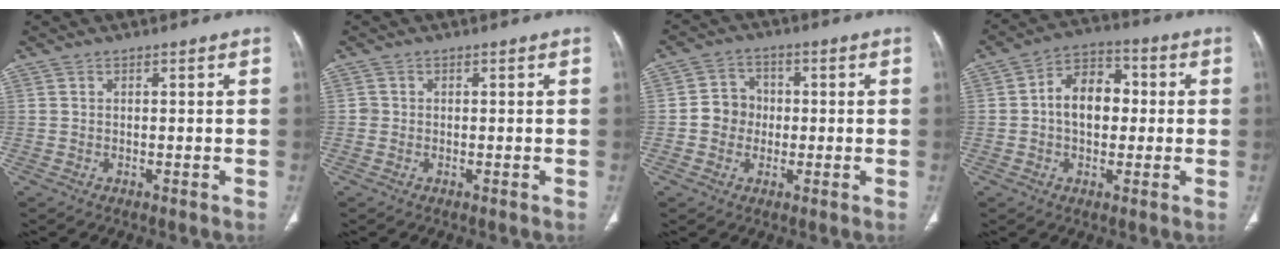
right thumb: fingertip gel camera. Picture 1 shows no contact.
{"total": 0.7, "force": [-0.1, 0.7, 0.1], "torque": [0.002, 0.004, -0.004]}
{"total": 5.9, "force": [-0.5, 5.4, 2.2], "torque": [-0.009, 0.015, -0.017]}
{"total": 10.1, "force": [0.3, 7.1, 7.2], "torque": [-0.086, 0.025, -0.006]}